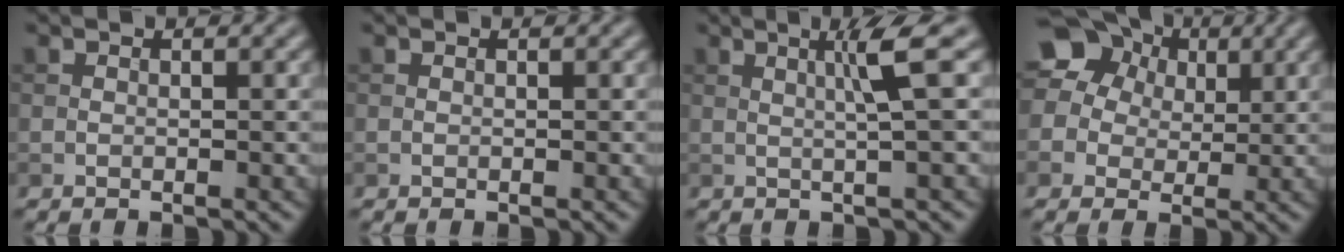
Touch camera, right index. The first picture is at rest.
{"total": 0.0}
{"total": 3.4, "force": [0.8, 0.1, 3.3], "torque": [-0.058, 0.009, 0.014]}
{"total": 14.0, "force": [6.1, 10.9, 6.4], "torque": [-0.152, 0.036, 0.097]}